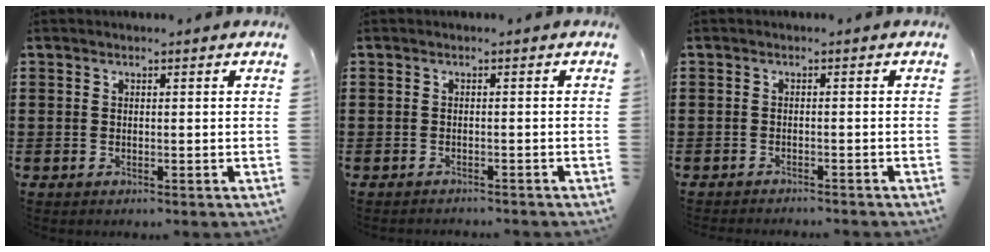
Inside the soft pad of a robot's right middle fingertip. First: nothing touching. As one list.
[{"total": 0.7, "force": [-0.7, 0.0, 0.0], "torque": [-0.003, 0.000, -0.015]}, {"total": 1.0, "force": [-1.0, -0.1, 0.0], "torque": [-0.004, -0.001, -0.020]}]